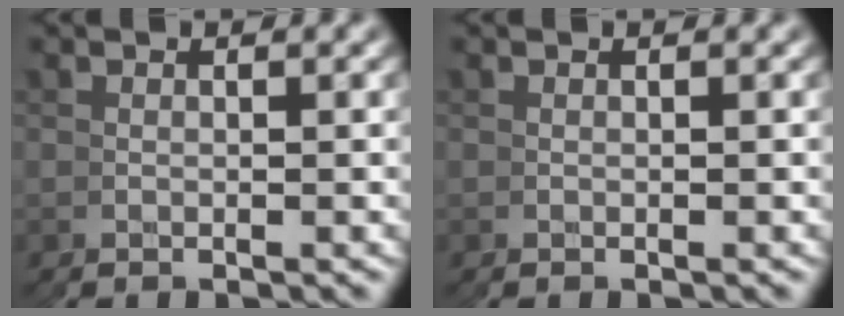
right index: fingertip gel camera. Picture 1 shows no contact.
{"total": 0.0}